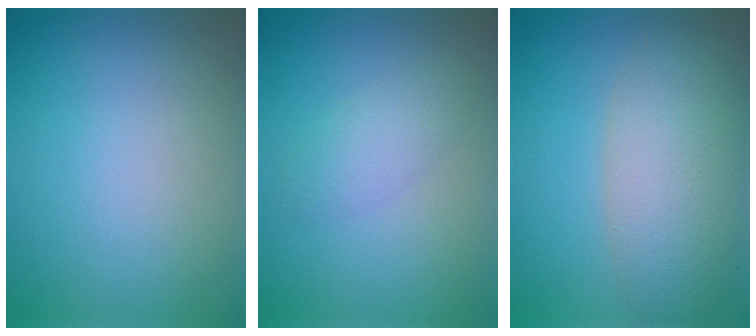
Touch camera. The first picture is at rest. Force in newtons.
{"total": 1.8, "press": 1.8, "slide": 0.0}
{"total": 6.6, "press": 6.6, "slide": 0.4}